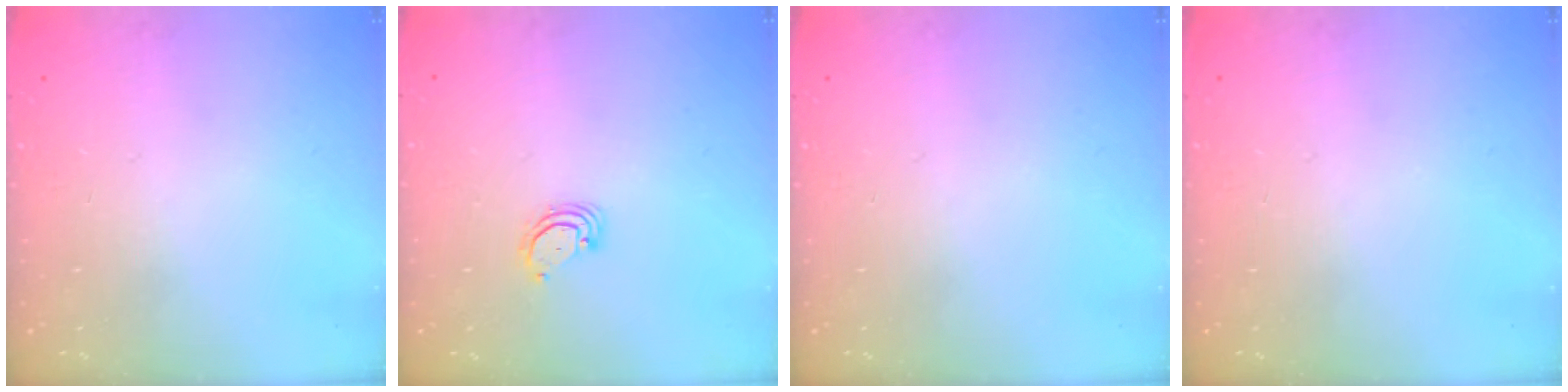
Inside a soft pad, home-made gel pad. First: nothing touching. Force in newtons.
{"total": 2.9, "press": 2.9, "slide": 0.3}
{"total": 0.0}
{"total": 0.0}